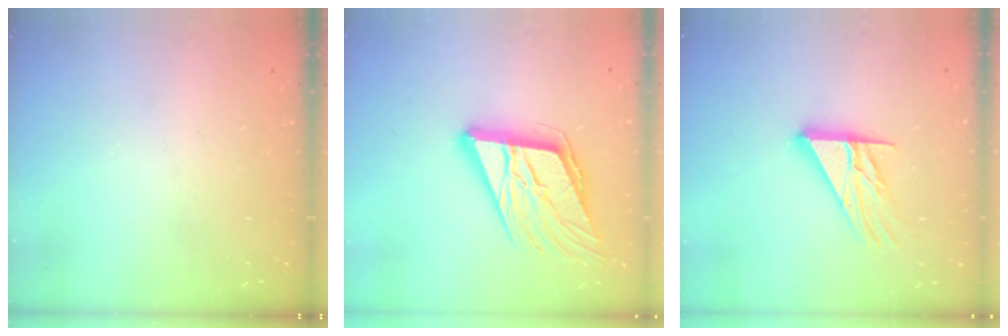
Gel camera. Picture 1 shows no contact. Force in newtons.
{"total": 19.0, "press": 18.5, "slide": 4.3}
{"total": 13.6, "press": 13.5, "slide": 1.3}